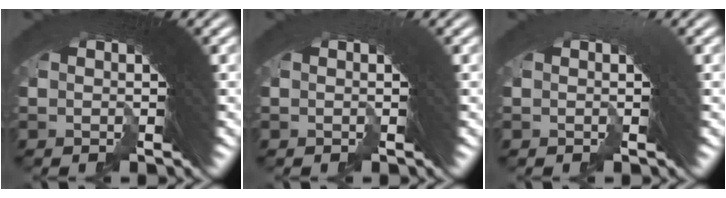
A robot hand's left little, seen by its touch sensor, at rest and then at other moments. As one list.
[{"total": 1.5, "force": [-0.4, -0.8, -1.2], "torque": [0.015, -0.002, -0.008]}, {"total": 3.2, "force": [-0.9, -2.2, -2.1], "torque": [0.026, -0.007, -0.012]}]